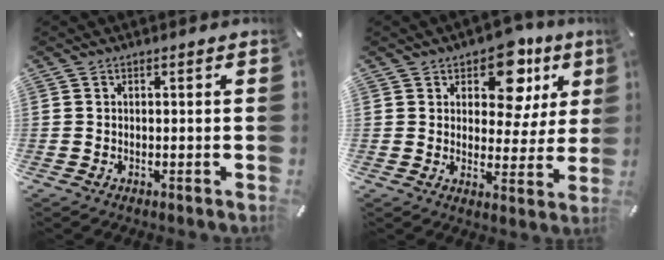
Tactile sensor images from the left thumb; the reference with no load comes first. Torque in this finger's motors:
{"motor_torque": [1.75, 1.71, 1.04, -1.01, 0.28]}